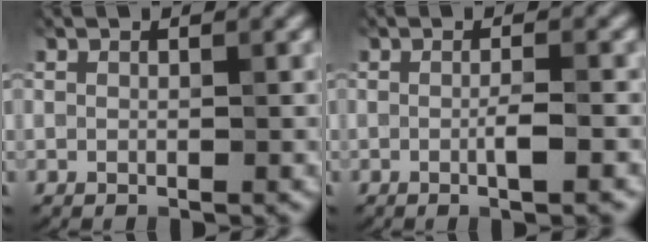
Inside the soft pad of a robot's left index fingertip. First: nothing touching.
{"total": 1.9, "force": [-0.5, 0.0, 1.9], "torque": [-0.036, 0.003, -0.010]}